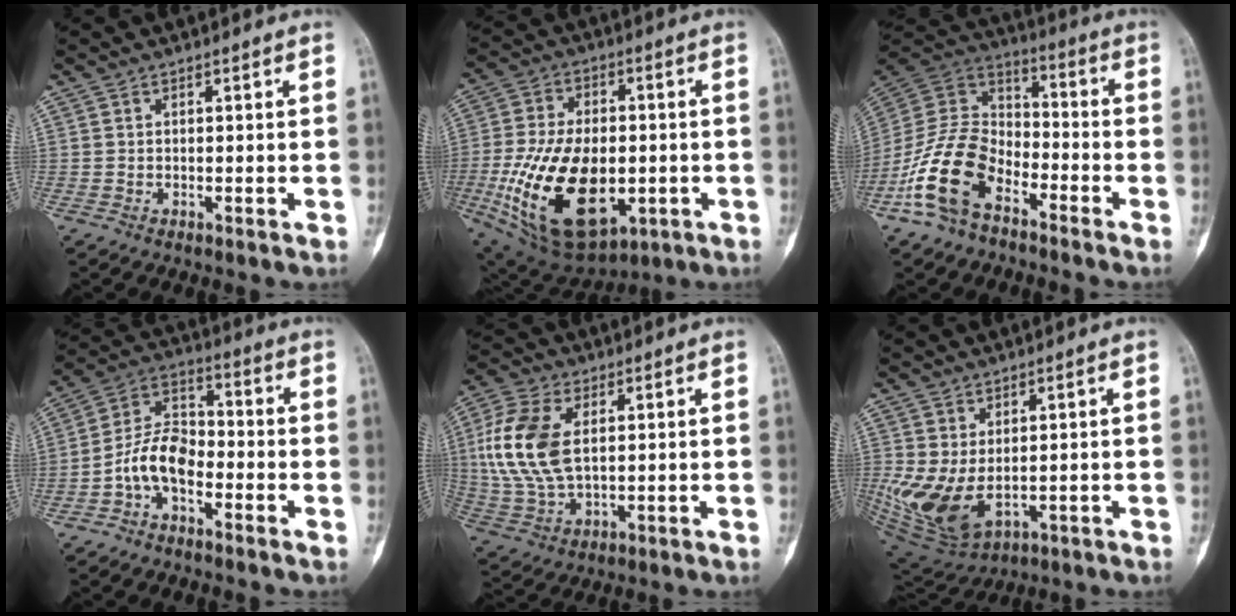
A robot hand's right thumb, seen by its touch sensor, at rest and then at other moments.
{"total": 23.9, "force": [-4.7, 14.0, 18.9], "torque": [-0.336, -0.003, -0.054]}
{"total": 16.1, "force": [-8.6, 9.4, 9.9], "torque": [-0.185, 0.066, -0.174]}
{"total": 8.9, "force": [-3.6, 5.1, 6.4], "torque": [-0.113, 0.044, -0.081]}
{"total": 14.3, "force": [2.6, 8.1, 11.5], "torque": [-0.252, 0.000, 0.051]}
{"total": 11.0, "force": [-0.2, 6.5, 8.8], "torque": [-0.175, -0.010, 0.025]}